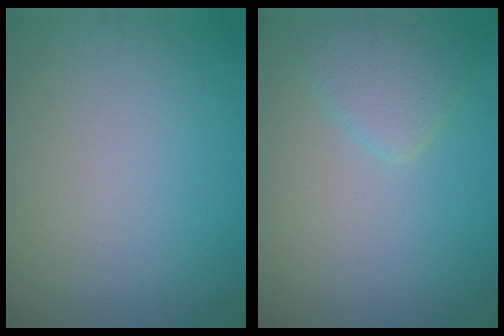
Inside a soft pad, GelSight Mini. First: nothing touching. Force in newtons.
{"total": 2.5, "press": 2.5, "slide": 0.2}